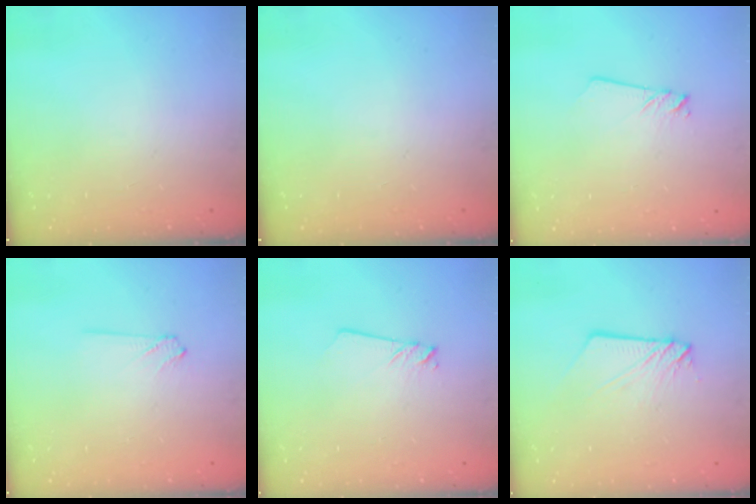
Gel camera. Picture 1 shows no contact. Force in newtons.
{"total": 0.0}
{"total": 1.7, "press": 1.7, "slide": 0.1}
{"total": 0.8, "press": 0.8, "slide": 0.0}
{"total": 1.7, "press": 1.7, "slide": 0.1}
{"total": 5.2, "press": 5.2, "slide": 0.7}